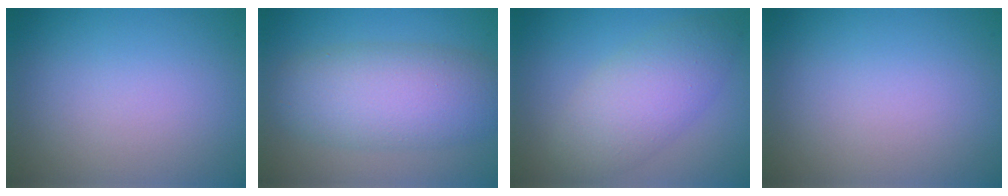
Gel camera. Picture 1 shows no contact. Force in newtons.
{"total": 7.2, "press": 7.2, "slide": 0.3}
{"total": 5.1, "press": 5.1, "slide": 0.2}
{"total": 0.0}